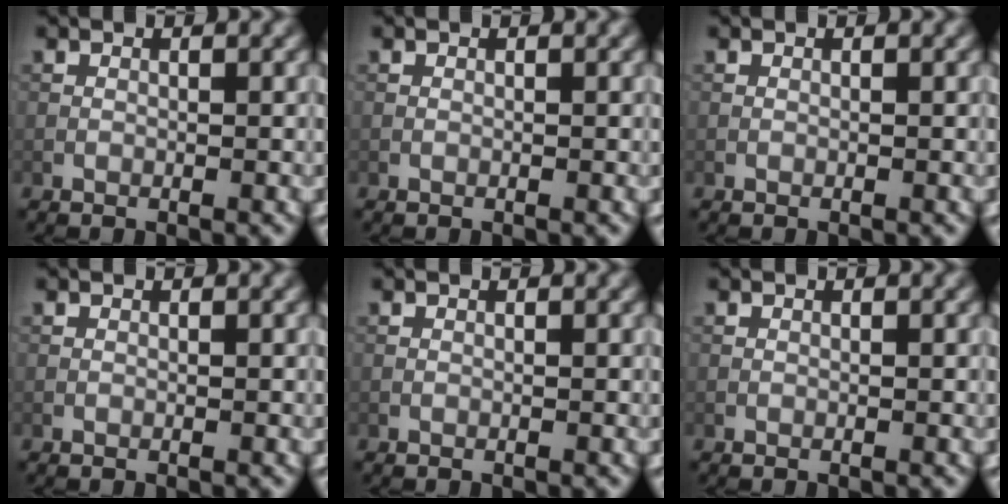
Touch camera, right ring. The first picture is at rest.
{"total": 0.0}
{"total": 0.0}
{"total": 0.0}
{"total": 0.0}
{"total": 0.0}